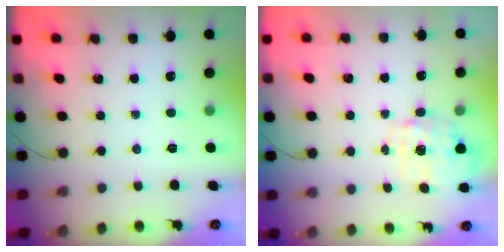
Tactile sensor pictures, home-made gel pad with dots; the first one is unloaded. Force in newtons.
{"total": 1.5, "press": 1.5, "slide": 0.5}